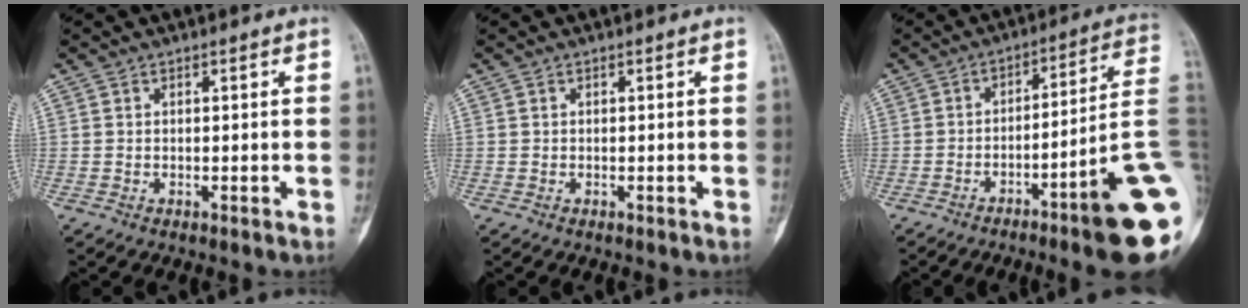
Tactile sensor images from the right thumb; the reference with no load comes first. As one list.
[{"total": 0.0}, {"total": 16.6, "force": [-6.1, 0.7, 15.4], "torque": [-0.159, 0.035, -0.091]}]